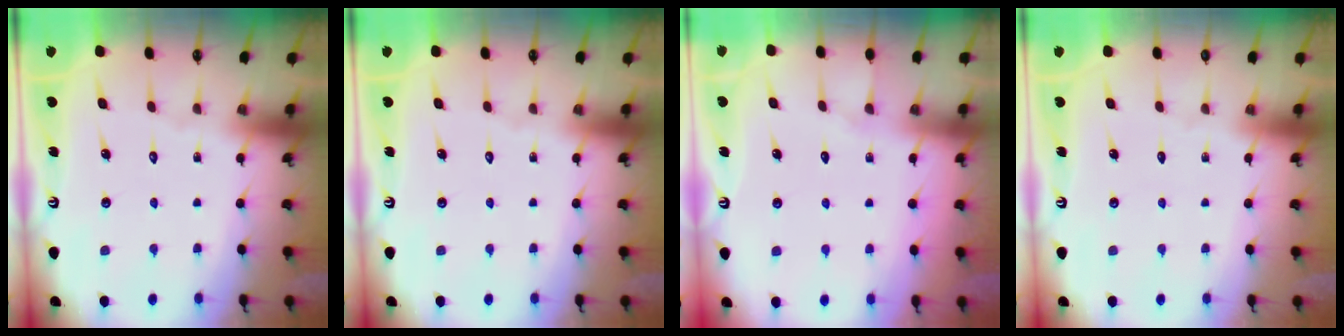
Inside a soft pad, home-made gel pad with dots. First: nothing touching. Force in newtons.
{"total": 0.0}
{"total": 3.4, "press": 3.4, "slide": 0.6}
{"total": 0.0}